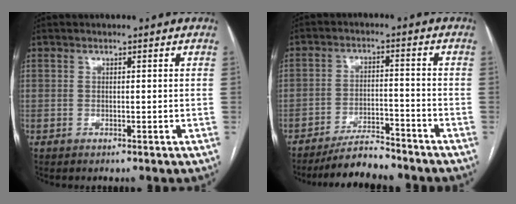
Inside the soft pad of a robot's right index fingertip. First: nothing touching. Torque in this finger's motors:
{"motor_torque": [-0.86, -0.55, -0.33, -0.10]}